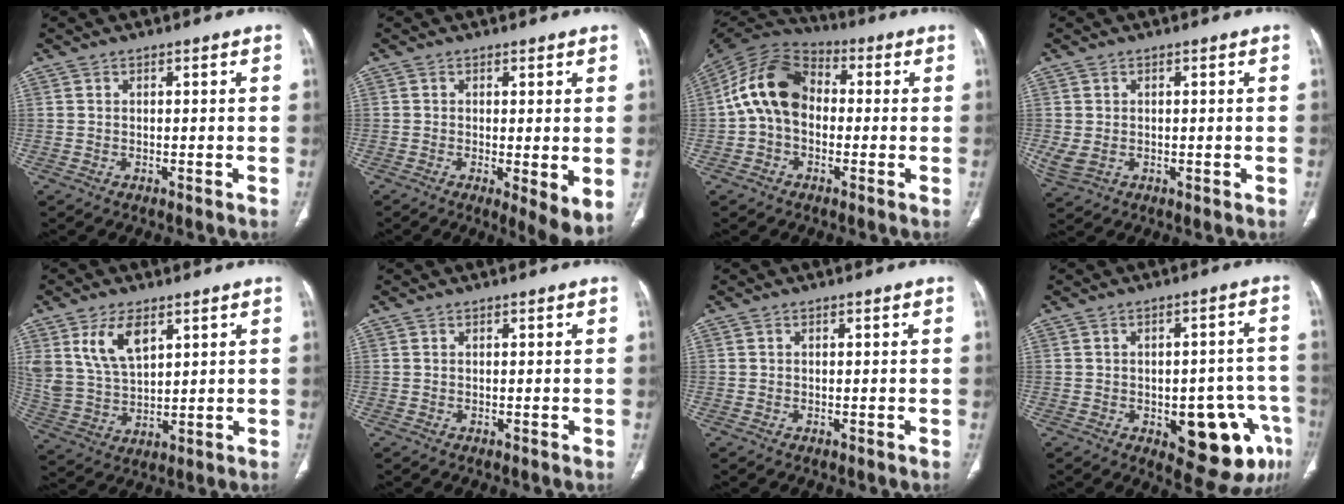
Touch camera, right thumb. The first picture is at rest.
{"total": 6.0, "force": [-0.7, 1.7, 5.7], "torque": [-0.089, -0.021, -0.011]}
{"total": 13.4, "force": [-0.3, 9.6, 9.3], "torque": [-0.162, 0.035, -0.021]}
{"total": 3.6, "force": [-0.1, 2.6, 2.6], "torque": [-0.066, 0.000, 0.009]}
{"total": 10.4, "force": [5.1, 5.6, 7.2], "torque": [-0.132, -0.019, 0.113]}
{"total": 0.0}
{"total": 0.0}
{"total": 14.4, "force": [-5.5, 6.6, 11.6], "torque": [-0.109, 0.028, -0.055]}